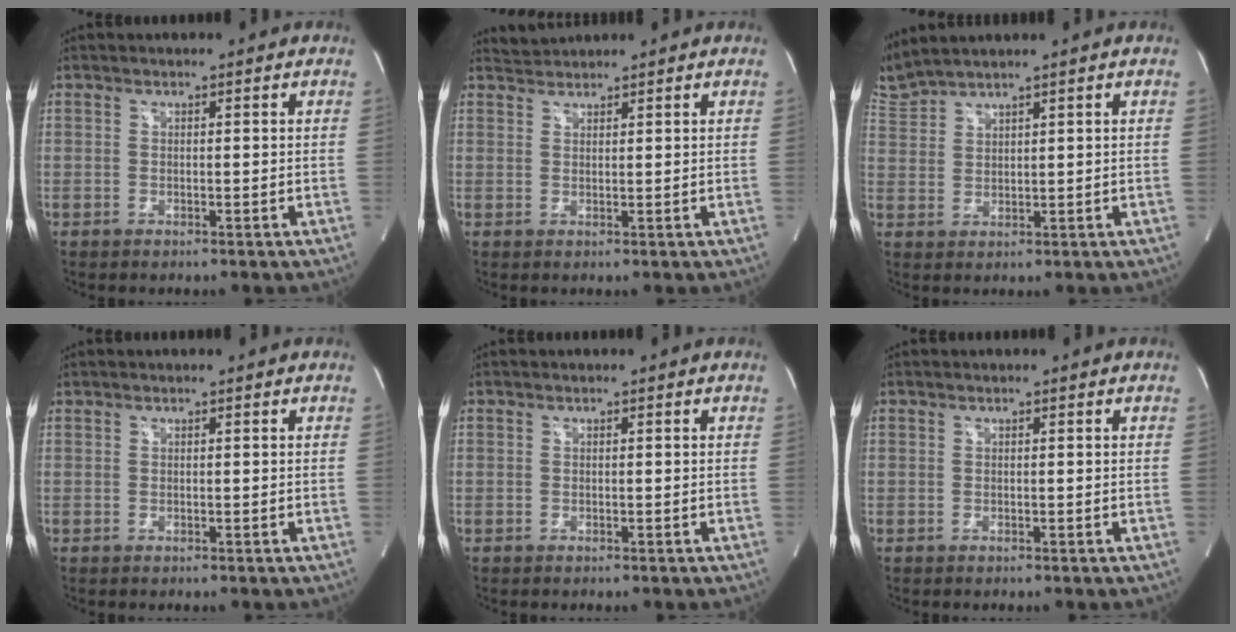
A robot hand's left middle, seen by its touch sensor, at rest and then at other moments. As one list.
[{"total": 1.9, "force": [1.8, -0.3, -0.6], "torque": [-0.005, 0.008, 0.043]}, {"total": 5.2, "force": [5.0, -0.7, 1.3], "torque": [-0.051, 0.016, 0.113]}, {"total": 0.0}, {"total": 0.0}, {"total": 0.0}]